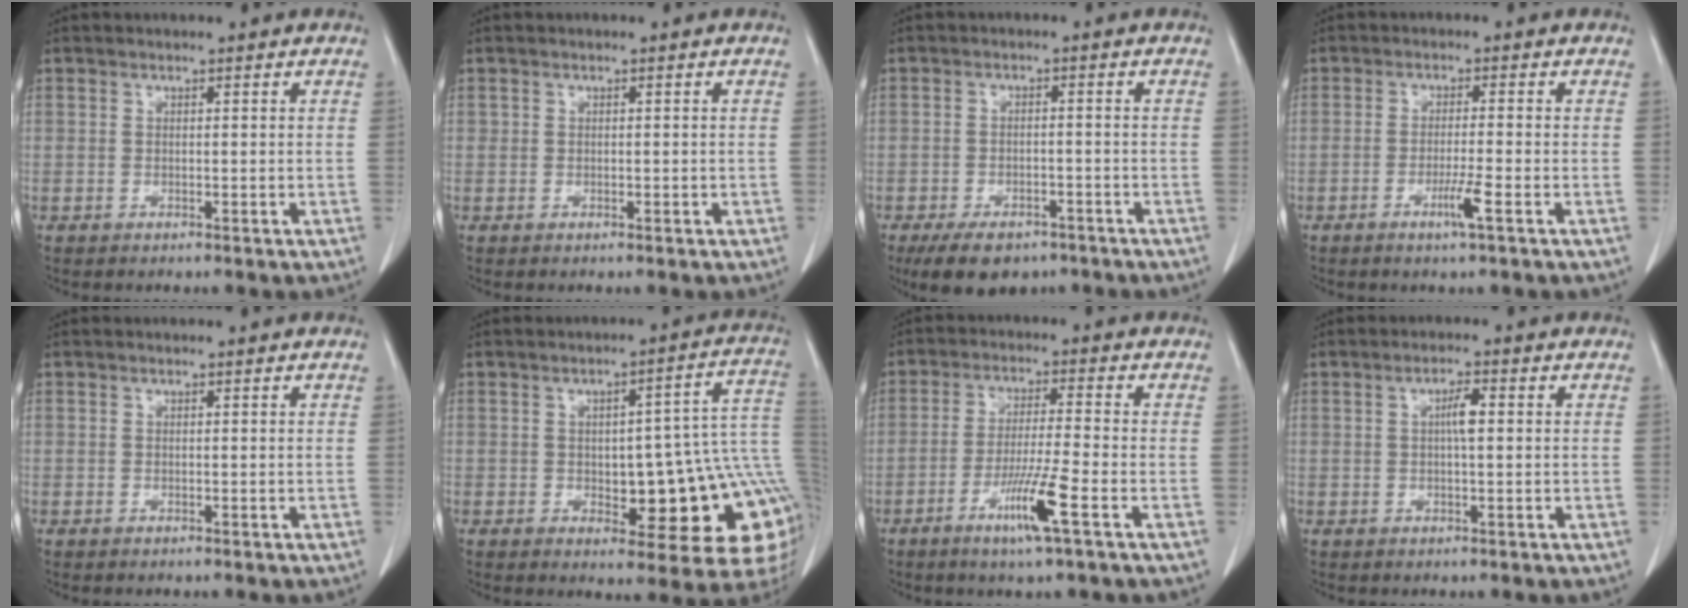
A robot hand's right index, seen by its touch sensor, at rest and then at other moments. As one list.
[{"total": 0.7, "force": [0.0, 0.7, 0.2], "torque": [-0.002, 0.009, 0.001]}, {"total": 8.0, "force": [-5.7, 4.1, 3.8], "torque": [-0.057, 0.000, -0.085]}, {"total": 3.4, "force": [-1.6, -0.4, 3.0], "torque": [-0.055, -0.006, -0.032]}, {"total": 0.0}, {"total": 18.5, "force": [-1.7, 5.7, 17.5], "torque": [-0.138, 0.034, -0.005]}, {"total": 7.9, "force": [-3.8, -0.6, 7.0], "torque": [-0.129, -0.015, -0.072]}, {"total": 2.8, "force": [0.4, 0.4, 2.8], "torque": [-0.051, 0.003, 0.006]}]